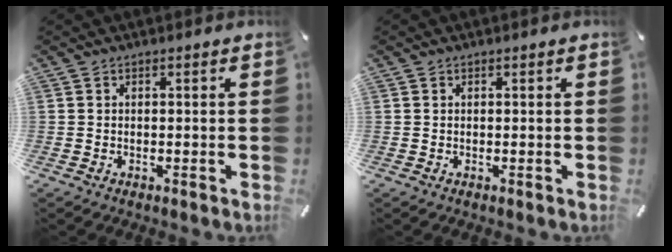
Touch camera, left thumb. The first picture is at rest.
{"total": 0.0}